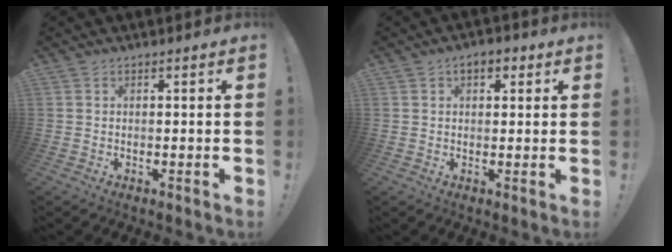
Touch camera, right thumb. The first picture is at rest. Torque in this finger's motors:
{"motor_torque": [0.55, 0.73, 0.61, 0.02, 0.00]}